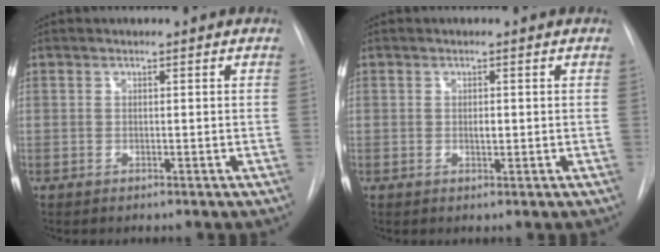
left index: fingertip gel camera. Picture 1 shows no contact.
{"total": 0.8, "force": [-0.2, 0.3, 0.7], "torque": [-0.011, -0.006, -0.003]}